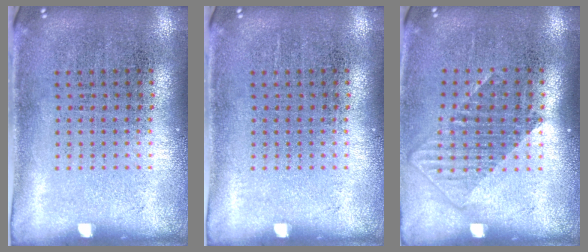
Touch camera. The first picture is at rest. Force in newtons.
{"total": 0.0}
{"total": 1.2, "press": 1.0, "slide": 0.8}